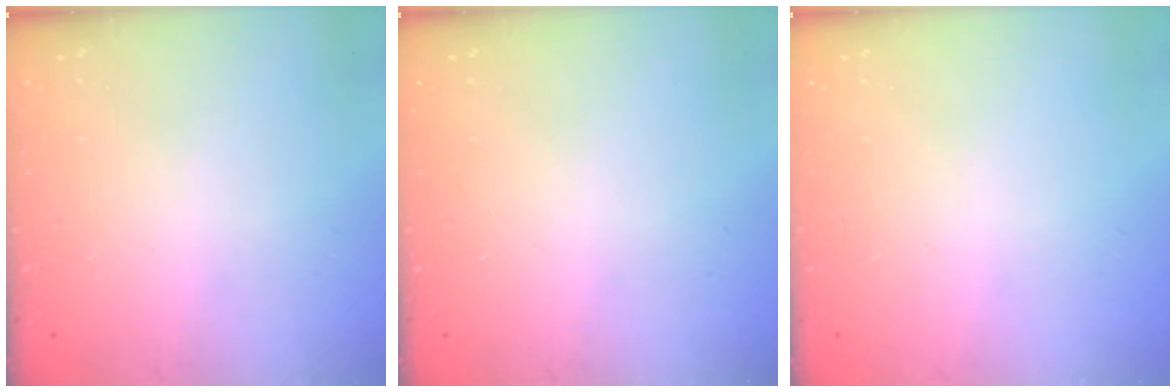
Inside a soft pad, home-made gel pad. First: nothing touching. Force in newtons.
{"total": 0.0}
{"total": 0.0}